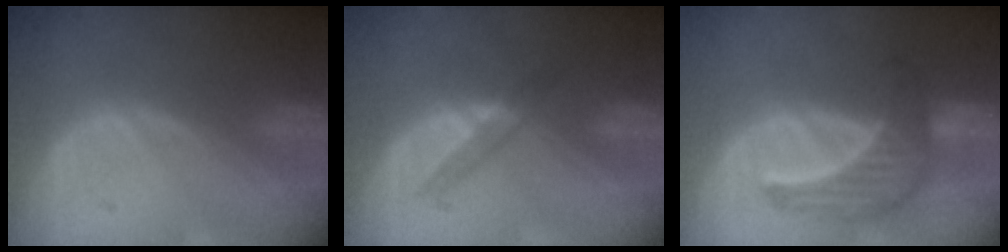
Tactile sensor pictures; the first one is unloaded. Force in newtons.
{"total": 2.6, "press": 2.4, "slide": 1.0}
{"total": 6.7, "press": 6.7, "slide": 0.7}